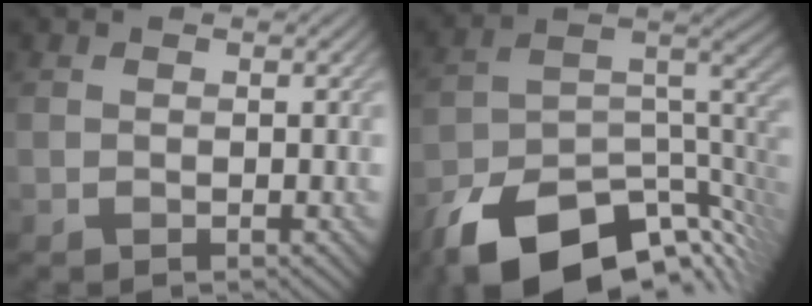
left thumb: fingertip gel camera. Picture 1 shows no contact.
{"total": 16.0, "force": [-10.9, 6.9, 9.4], "torque": [-0.187, -0.036, -0.166]}